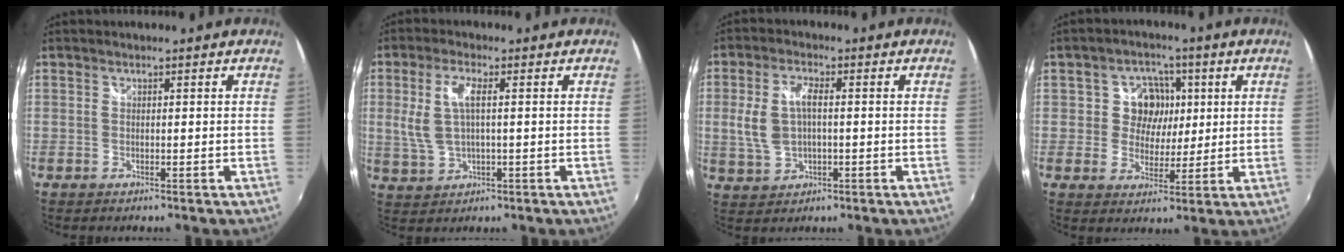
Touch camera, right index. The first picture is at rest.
{"total": 6.6, "force": [0.4, 2.3, 6.2], "torque": [-0.128, 0.000, 0.017]}
{"total": 7.1, "force": [0.0, 3.7, 6.1], "torque": [-0.131, 0.005, 0.005]}
{"total": 7.1, "force": [1.3, 6.5, 2.6], "torque": [-0.046, 0.008, 0.020]}